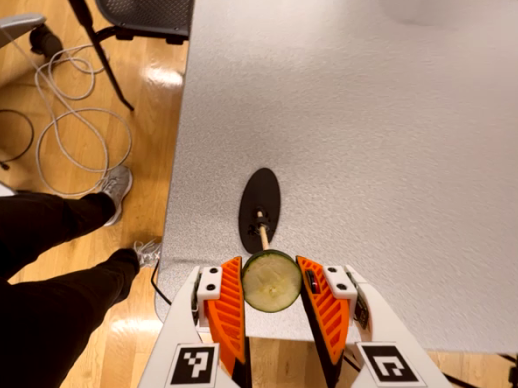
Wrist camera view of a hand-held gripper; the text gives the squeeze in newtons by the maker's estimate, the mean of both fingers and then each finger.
{"total": 9.2, "left": 9.2, "right": 9.3}